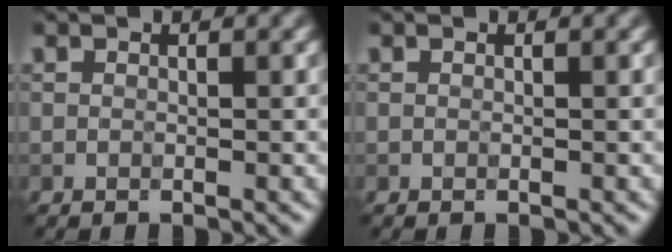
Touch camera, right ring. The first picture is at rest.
{"total": 0.0}